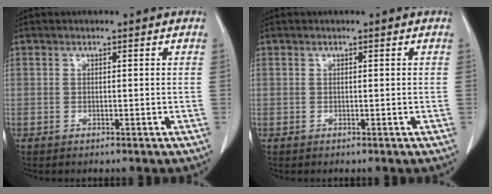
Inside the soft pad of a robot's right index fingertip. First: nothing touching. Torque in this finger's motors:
{"motor_torque": [-0.06, -0.01, 0.01, 0.01]}